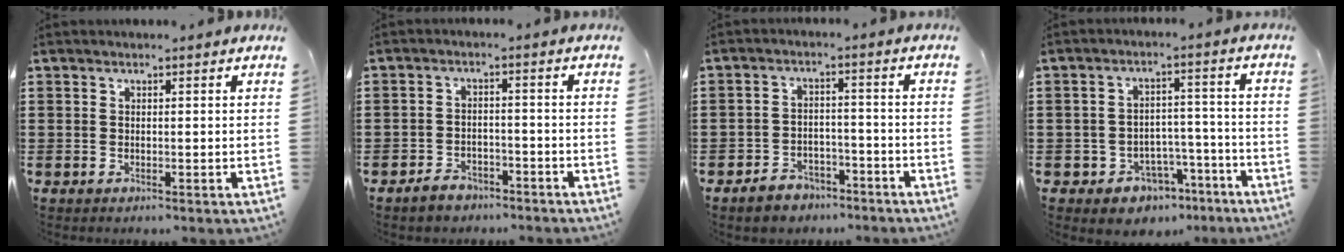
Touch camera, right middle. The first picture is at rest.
{"total": 2.8, "force": [-2.6, 1.0, 0.4], "torque": [-0.013, 0.006, -0.053]}
{"total": 3.6, "force": [-3.4, 1.2, 0.4], "torque": [-0.012, 0.008, -0.070]}
{"total": 4.7, "force": [-3.7, 2.8, 0.7], "torque": [-0.022, 0.019, -0.072]}